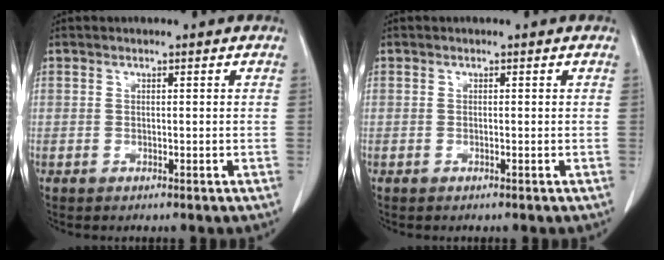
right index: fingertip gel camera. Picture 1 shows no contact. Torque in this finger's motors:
{"motor_torque": [0.08, 0.03, 0.01, 0.01]}